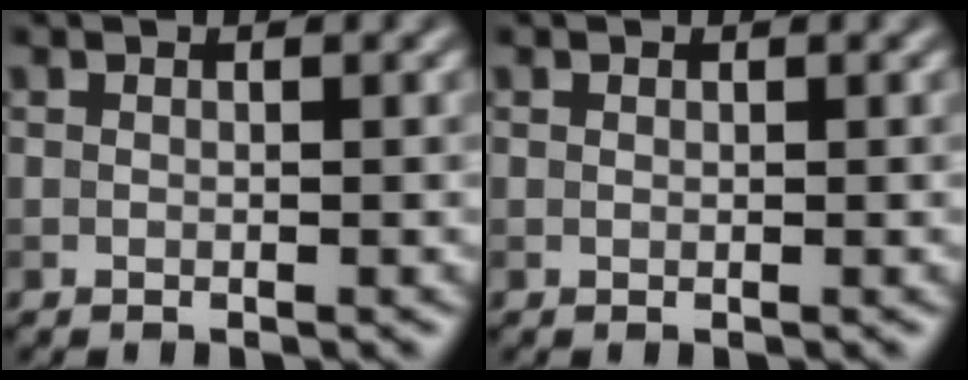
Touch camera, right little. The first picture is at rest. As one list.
[{"total": 0.0}]